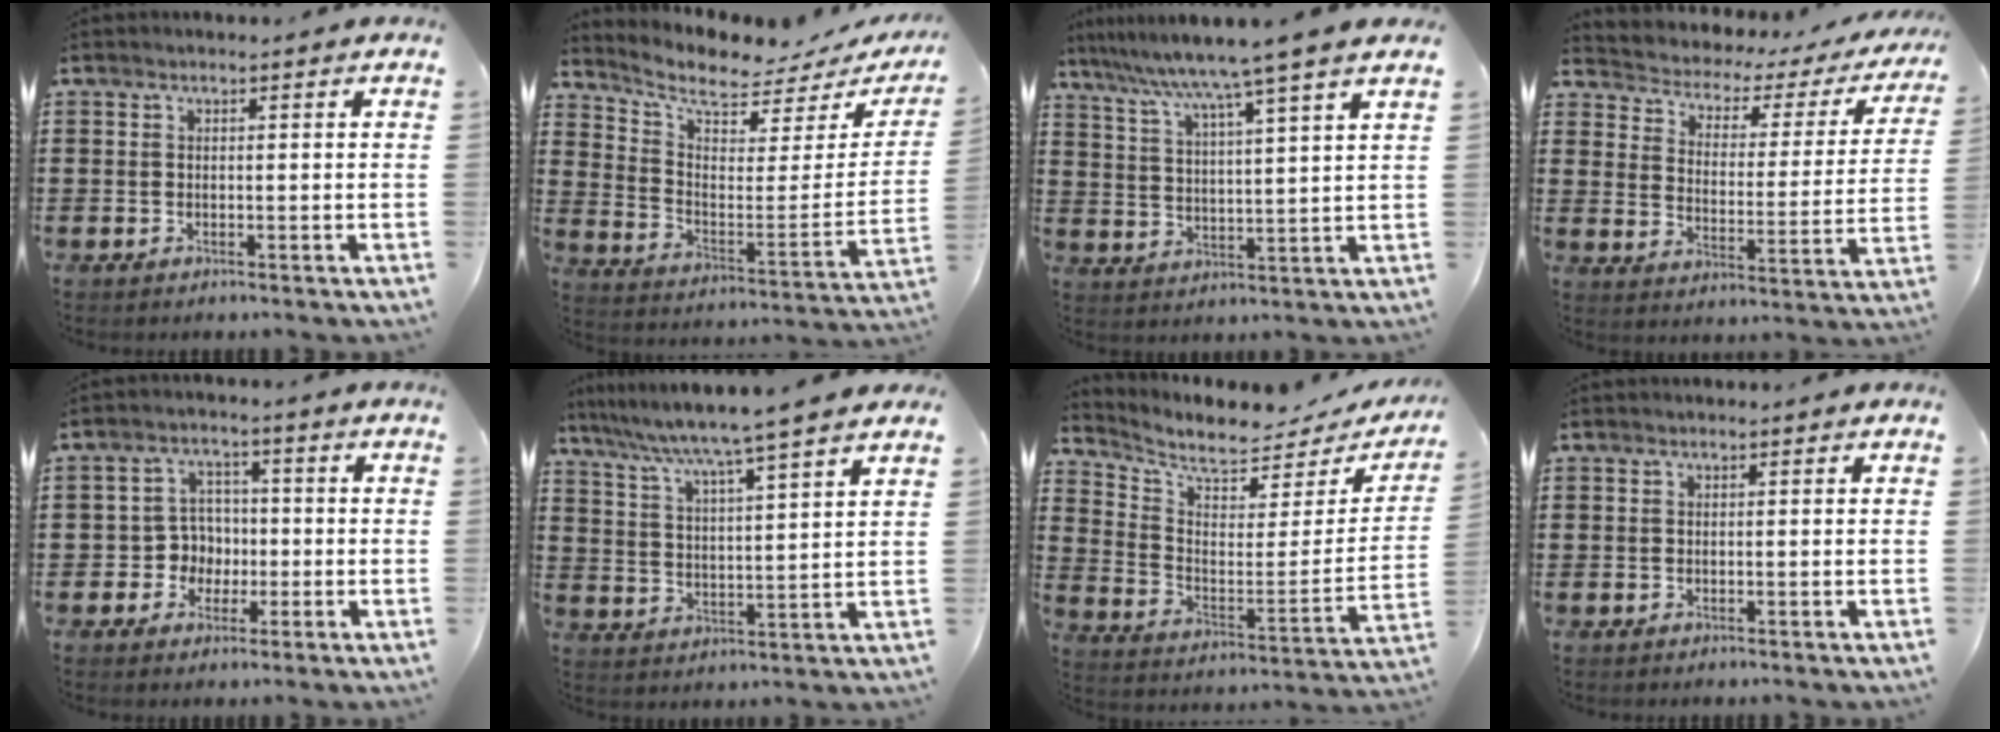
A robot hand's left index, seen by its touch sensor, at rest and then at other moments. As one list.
[{"total": 5.7, "force": [5.0, 1.4, 2.4], "torque": [-0.077, -0.045, 0.084]}, {"total": 6.7, "force": [5.6, -1.7, 3.2], "torque": [-0.085, -0.042, 0.087]}, {"total": 2.4, "force": [1.7, 1.3, 1.0], "torque": [-0.037, -0.020, 0.016]}, {"total": 5.0, "force": [-1.0, 4.7, 1.4], "torque": [-0.043, 0.012, -0.019]}, {"total": 5.6, "force": [4.8, -1.3, 2.6], "torque": [-0.073, -0.040, 0.072]}, {"total": 6.4, "force": [5.7, 1.2, 2.6], "torque": [-0.082, -0.049, 0.097]}, {"total": 0.0}]